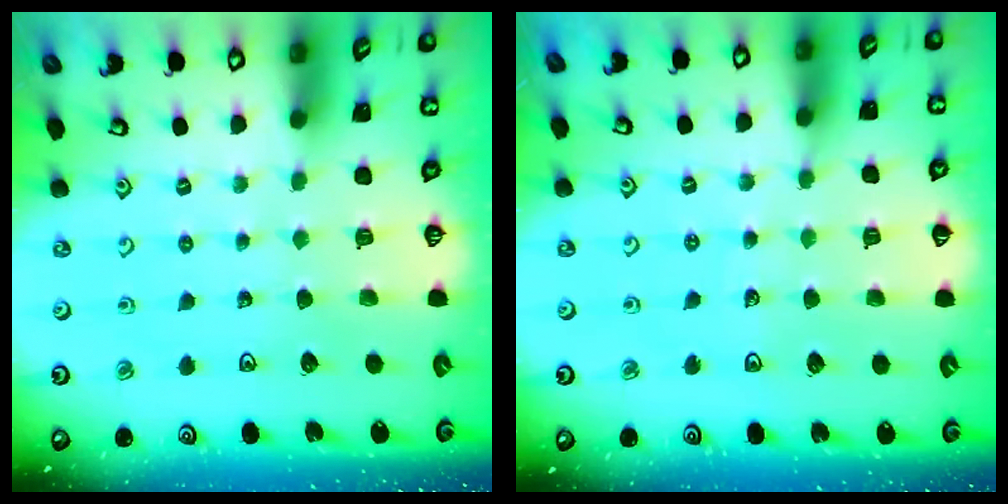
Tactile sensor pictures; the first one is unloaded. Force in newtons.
{"total": 3.7, "press": 3.2, "slide": 1.9}